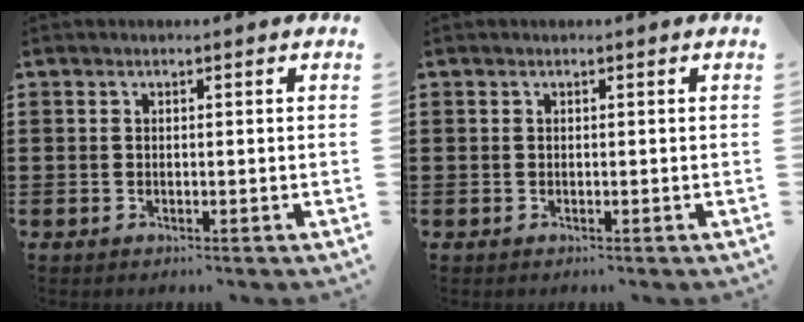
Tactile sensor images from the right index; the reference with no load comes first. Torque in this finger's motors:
{"motor_torque": [0.00, 0.00, 0.00, -0.01]}